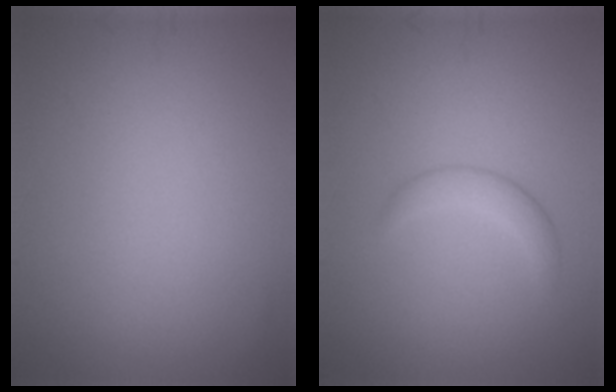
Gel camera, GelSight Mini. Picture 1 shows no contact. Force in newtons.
{"total": 1.9, "press": 1.9, "slide": 0.1}